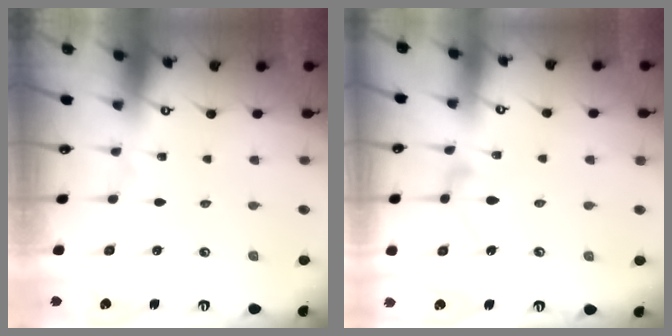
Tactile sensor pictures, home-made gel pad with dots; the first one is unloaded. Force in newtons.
{"total": 9.8, "press": 9.8, "slide": 0.3}